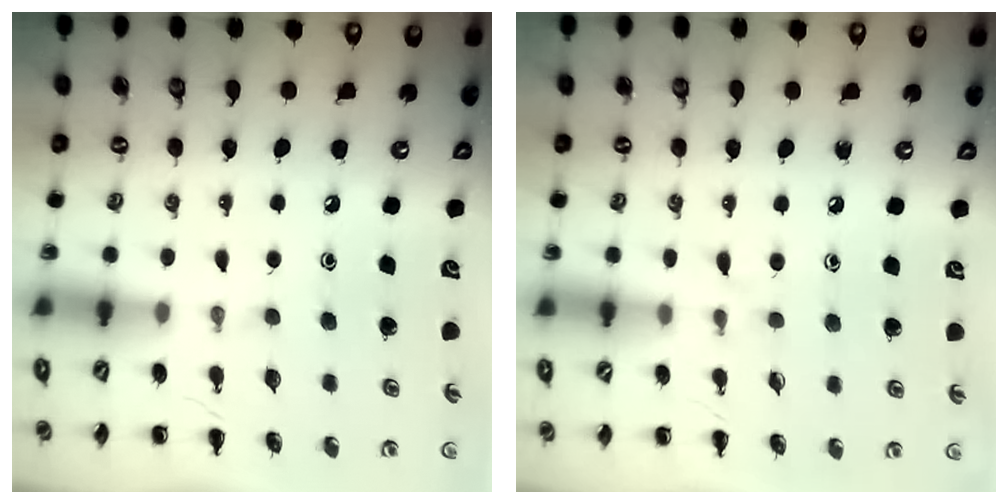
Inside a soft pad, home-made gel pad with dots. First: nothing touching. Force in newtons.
{"total": 4.9, "press": 4.5, "slide": 1.9}